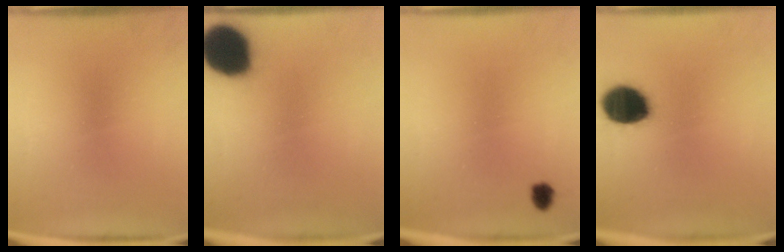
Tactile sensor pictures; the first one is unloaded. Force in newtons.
{"total": 18.0}
{"total": 1.8}
{"total": 13.7}